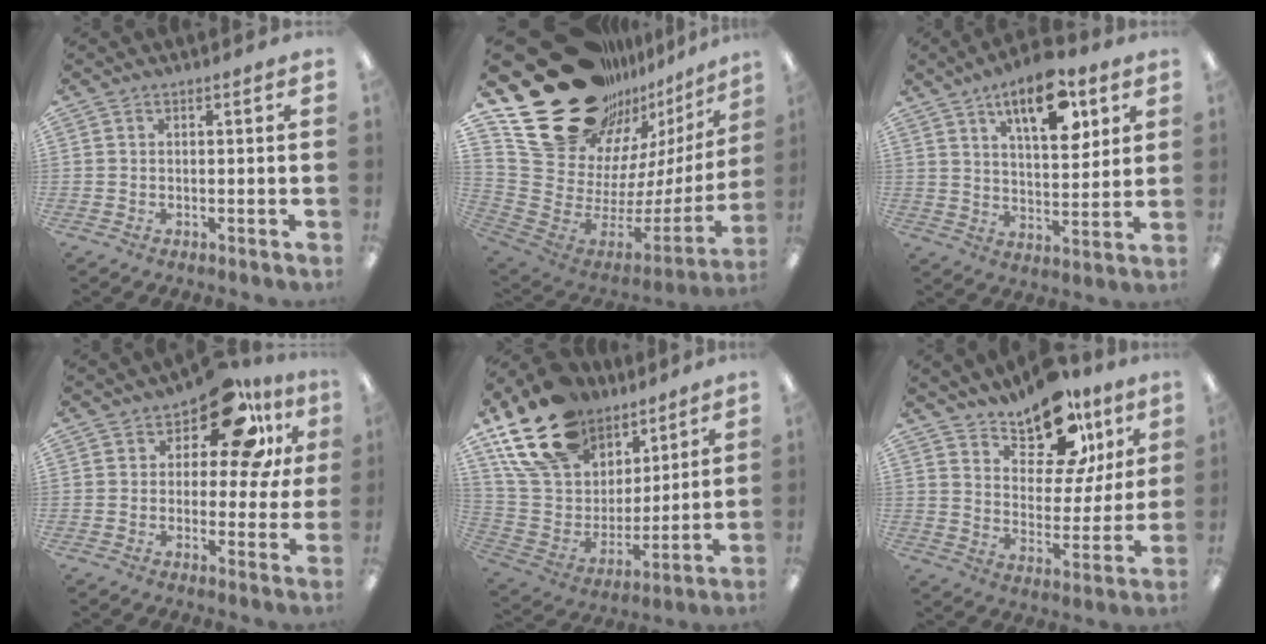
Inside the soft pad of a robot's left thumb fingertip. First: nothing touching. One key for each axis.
{"total": 30.0, "fx": 19.5, "fy": 16.5, "fz": 15.6, "tx": -0.229, "ty": -0.161, "tz": 0.408}
{"total": 14.8, "fx": 8.2, "fy": 6.7, "fz": 10.4, "tx": -0.140, "ty": -0.035, "tz": 0.135}
{"total": 14.4, "fx": 8.6, "fy": 6.6, "fz": 9.6, "tx": -0.139, "ty": -0.050, "tz": 0.145}
{"total": 20.7, "fx": 14.0, "fy": 12.7, "fz": 8.6, "tx": -0.172, "ty": -0.071, "tz": 0.263}
{"total": 16.1, "fx": 12.0, "fy": 7.6, "fz": 7.6, "tx": -0.107, "ty": -0.076, "tz": 0.210}